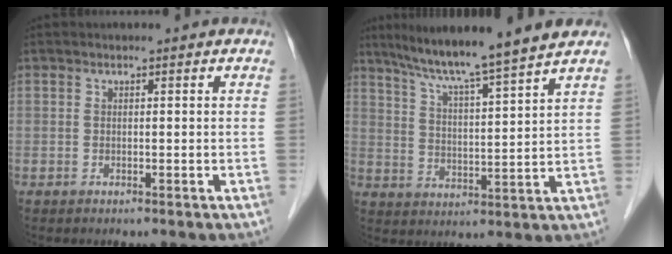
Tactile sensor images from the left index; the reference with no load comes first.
{"total": 12.1, "force": [10.4, -1.5, 6.0], "torque": [-0.100, 0.011, 0.165]}